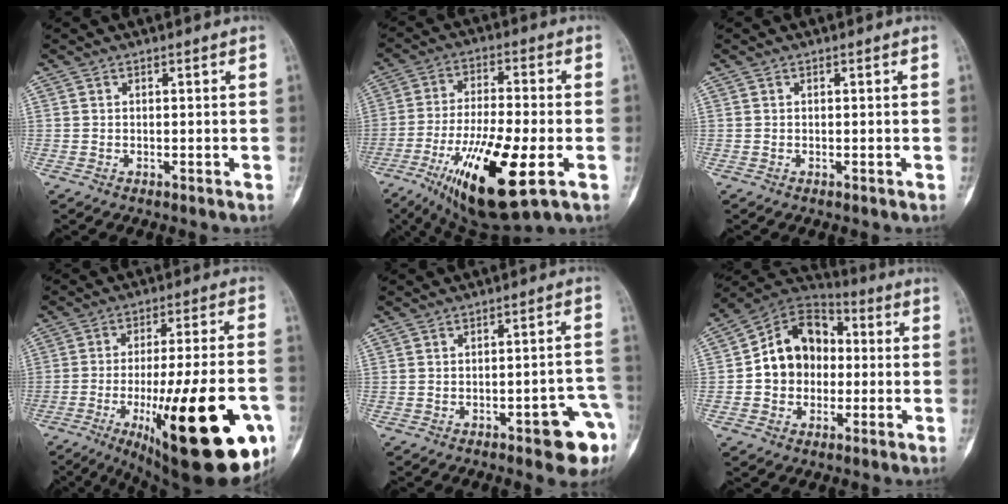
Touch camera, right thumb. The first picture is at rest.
{"total": 19.0, "force": [-7.3, 5.2, 16.8], "torque": [-0.322, -0.004, -0.116]}
{"total": 0.0}
{"total": 30.0, "force": [-10.5, 8.3, 26.9], "torque": [-0.342, 0.015, -0.137]}
{"total": 9.4, "force": [-4.3, 2.8, 7.9], "torque": [-0.079, 0.029, -0.046]}
{"total": 14.1, "force": [-0.2, 11.4, 8.3], "torque": [-0.099, 0.034, -0.013]}